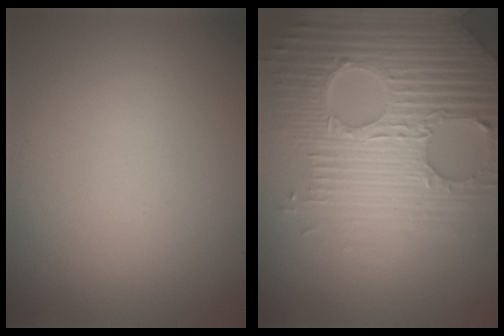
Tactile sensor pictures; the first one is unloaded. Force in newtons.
{"total": 7.3, "press": 7.0, "slide": 1.8}